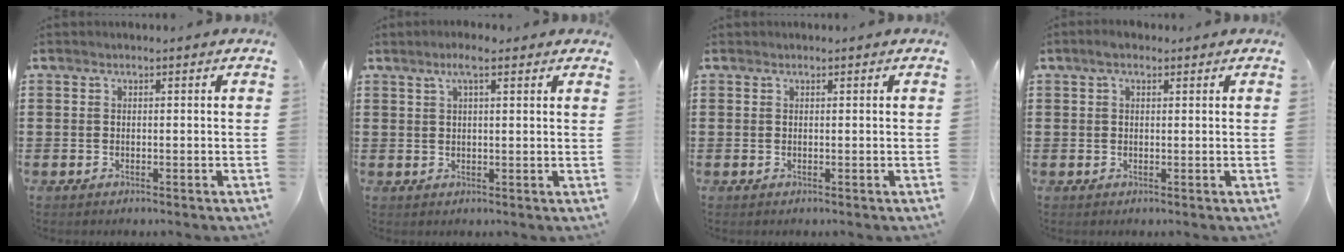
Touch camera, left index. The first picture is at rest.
{"total": 3.8, "force": [2.5, 0.7, 2.8], "torque": [-0.060, 0.005, 0.043]}
{"total": 0.0}
{"total": 2.2, "force": [1.3, 1.0, 1.5], "torque": [-0.032, 0.009, 0.021]}